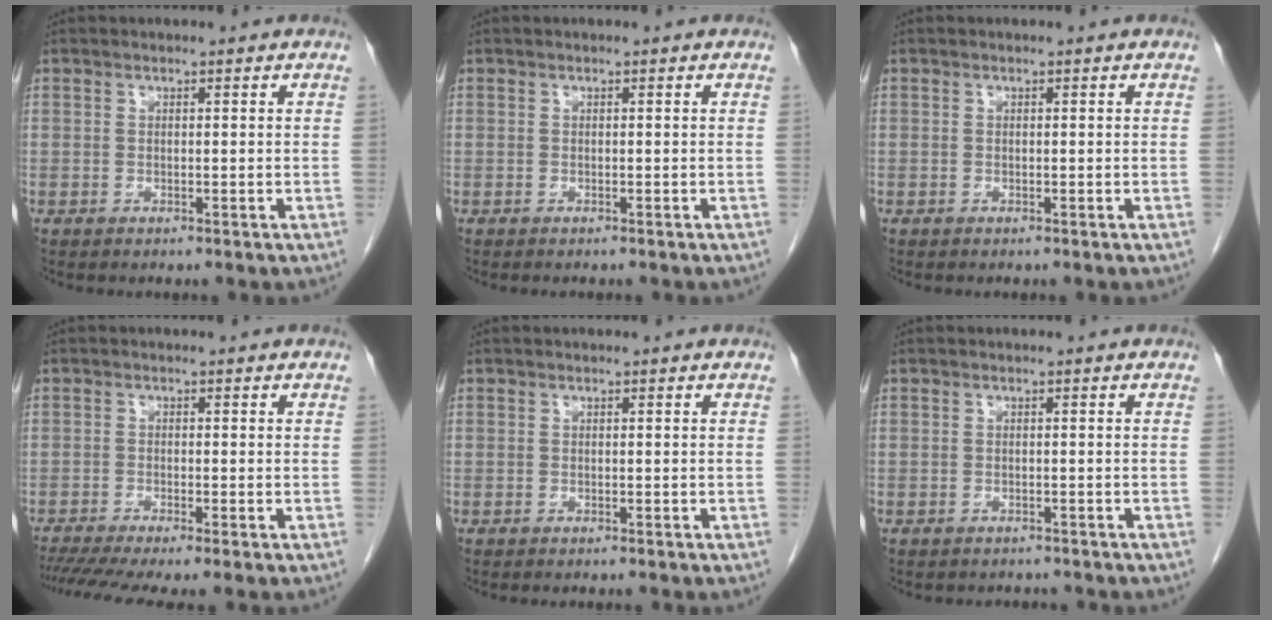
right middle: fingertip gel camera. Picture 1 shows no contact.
{"total": 1.0, "force": [-0.9, 0.2, 0.4], "torque": [-0.009, -0.002, -0.010]}
{"total": 0.0}
{"total": 7.3, "force": [-5.7, 0.1, 4.6], "torque": [-0.072, -0.013, -0.095]}
{"total": 0.9, "force": [-0.8, 0.0, 0.4], "torque": [-0.001, 0.001, -0.010]}
{"total": 2.3, "force": [-2.1, 0.9, 0.1], "torque": [-0.004, -0.002, -0.028]}